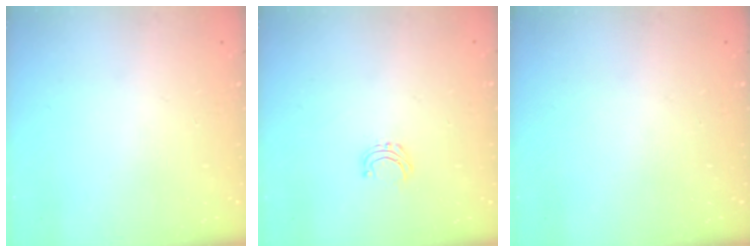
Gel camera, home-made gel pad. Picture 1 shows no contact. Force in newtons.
{"total": 3.7, "press": 3.7, "slide": 0.3}
{"total": 0.0}